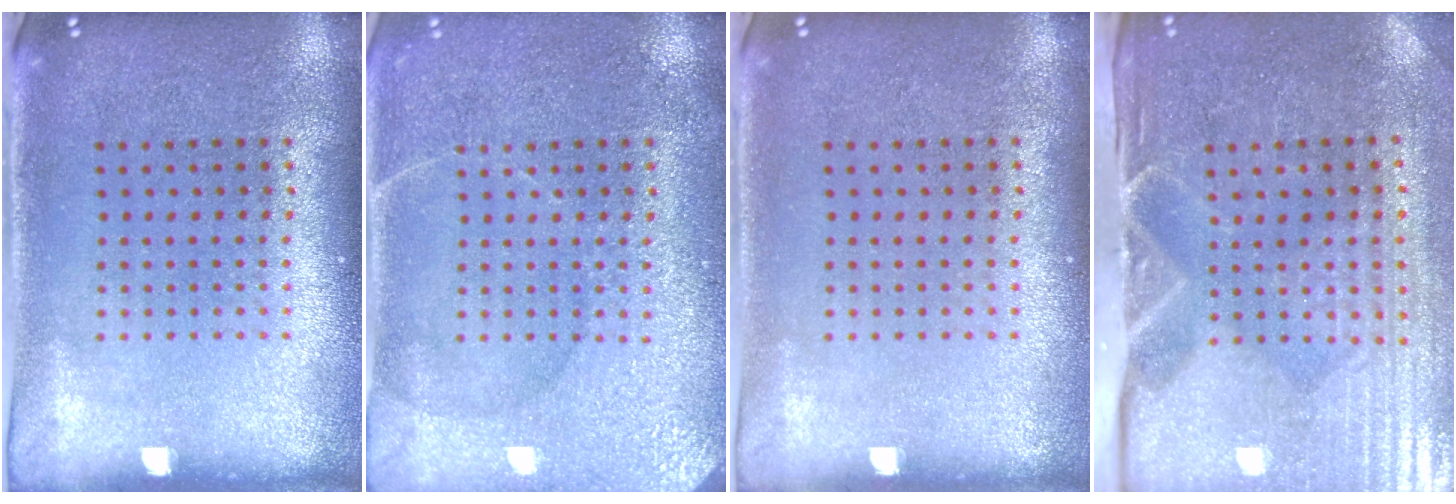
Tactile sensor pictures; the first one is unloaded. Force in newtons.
{"total": 4.3, "press": 4.3, "slide": 0.6}
{"total": 0.0}
{"total": 4.8, "press": 4.2, "slide": 2.4}